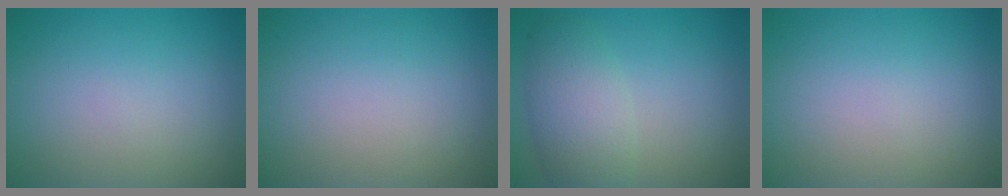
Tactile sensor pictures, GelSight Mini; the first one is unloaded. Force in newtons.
{"total": 0.0}
{"total": 4.6, "press": 4.6, "slide": 0.2}
{"total": 0.0}